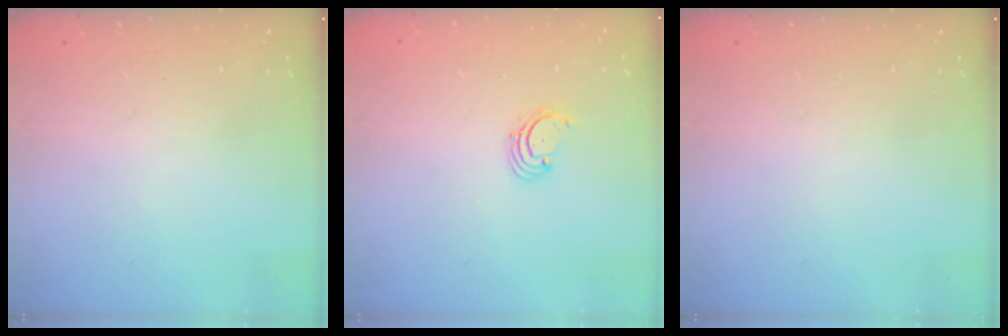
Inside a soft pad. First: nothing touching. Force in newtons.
{"total": 1.6, "press": 1.6, "slide": 0.2}
{"total": 0.0}